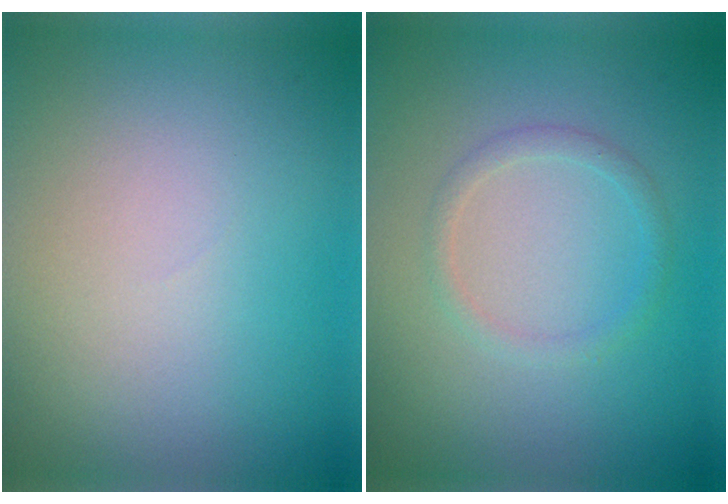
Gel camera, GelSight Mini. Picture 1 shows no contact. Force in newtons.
{"total": 1.3, "press": 1.3, "slide": 0.1}